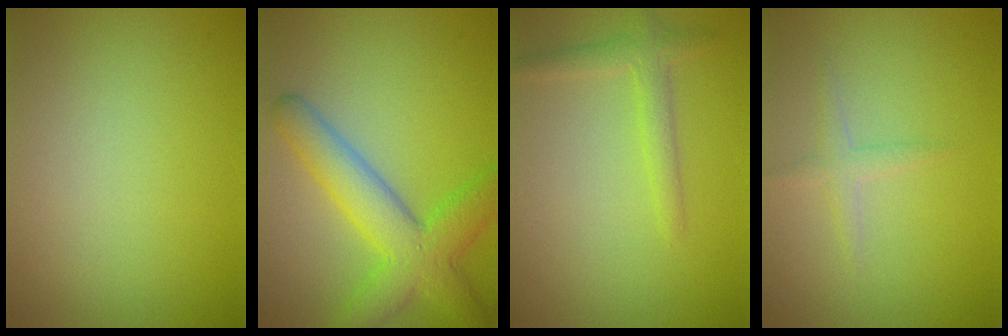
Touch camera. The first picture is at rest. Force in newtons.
{"total": 6.5, "press": 6.5, "slide": 0.1}
{"total": 2.0, "press": 2.0, "slide": 0.1}
{"total": 1.3, "press": 1.3, "slide": 0.1}